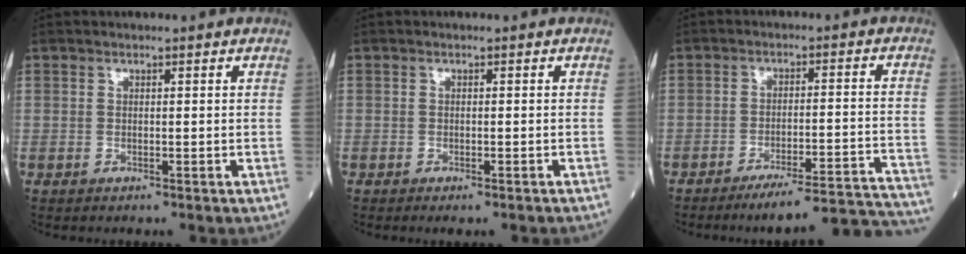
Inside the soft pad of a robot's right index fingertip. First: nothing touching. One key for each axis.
{"total": 2.4, "fx": -2.0, "fy": 0.3, "fz": 1.2, "tx": -0.009, "ty": -0.005, "tz": -0.027}
{"total": 18.7, "fx": -17.8, "fy": -1.0, "fz": 5.5, "tx": -0.012, "ty": 0.006, "tz": -0.231}